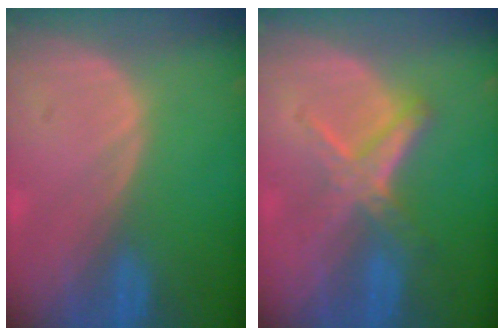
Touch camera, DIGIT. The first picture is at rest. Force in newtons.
{"total": 5.7, "press": 5.5, "slide": 1.8}